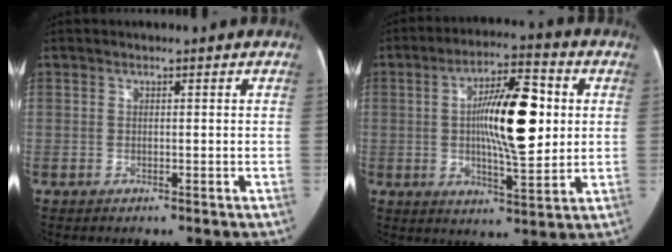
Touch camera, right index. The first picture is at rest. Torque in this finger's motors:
{"motor_torque": [1.55, 0.59, 0.68, 0.20]}